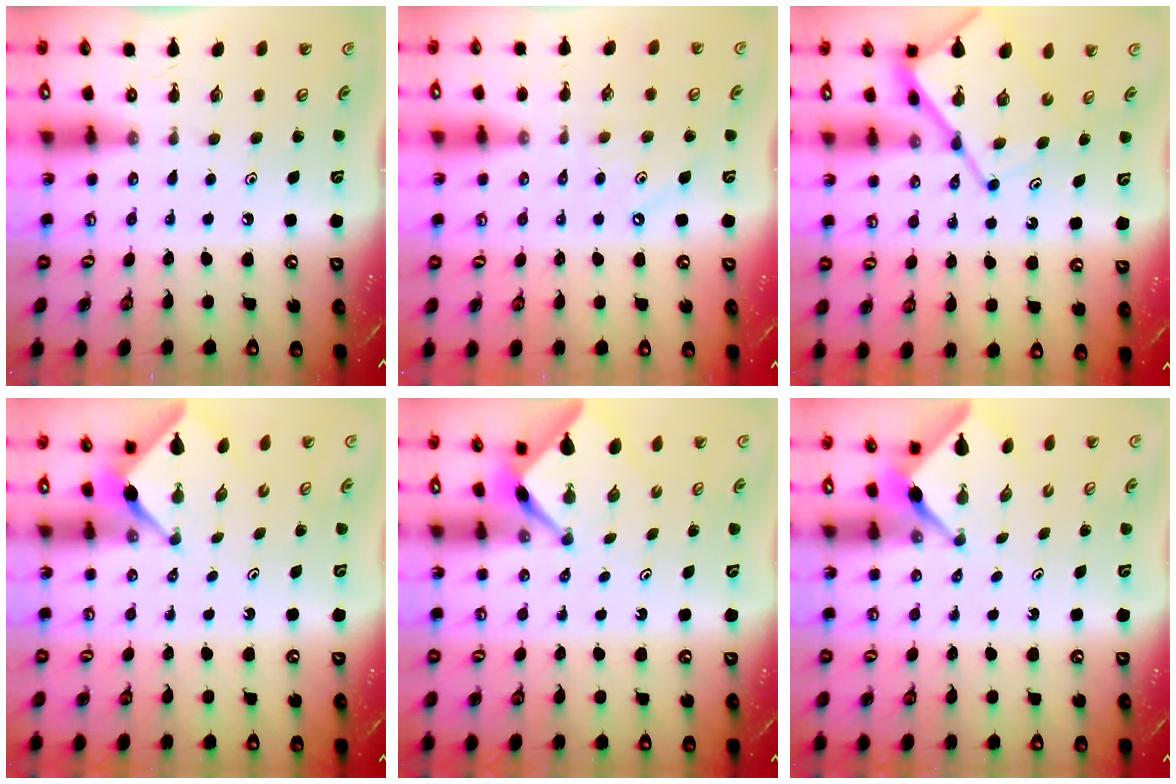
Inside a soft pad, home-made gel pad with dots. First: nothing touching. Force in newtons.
{"total": 3.6, "press": 3.6, "slide": 0.5}
{"total": 11.7, "press": 11.6, "slide": 1.4}
{"total": 2.4, "press": 2.4, "slide": 0.4}
{"total": 2.4, "press": 2.4, "slide": 0.3}
{"total": 2.4, "press": 2.4, "slide": 0.2}